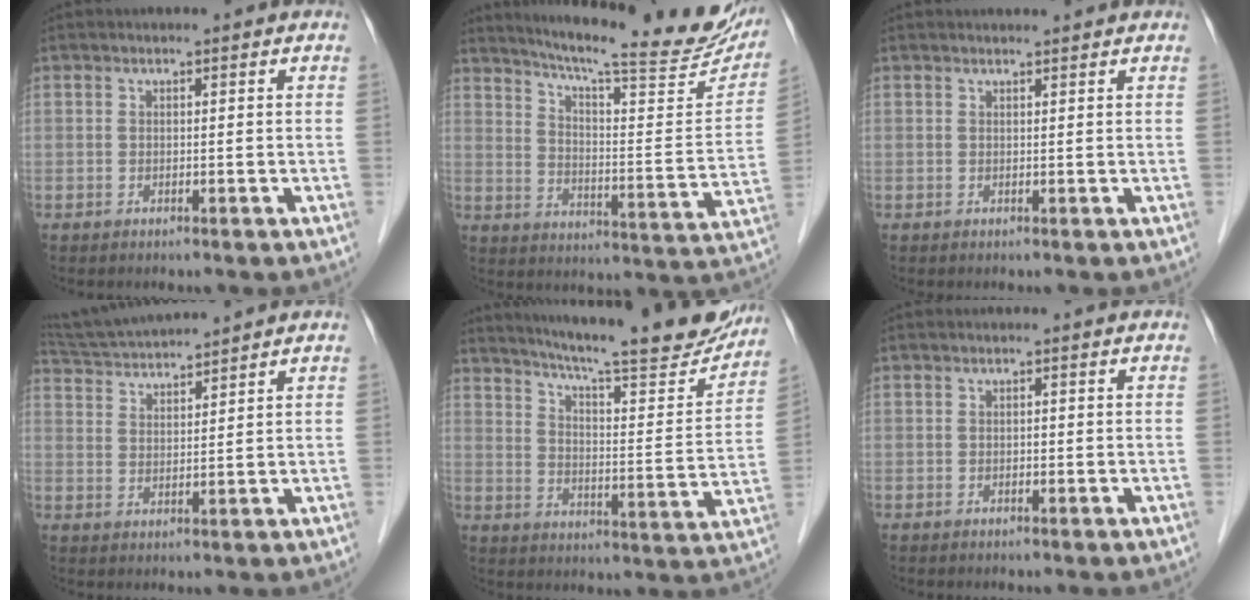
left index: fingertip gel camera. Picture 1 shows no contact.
{"total": 24.7, "force": [21.3, 2.7, 12.2], "torque": [-0.184, -0.045, 0.275]}
{"total": 3.0, "force": [2.9, -0.1, 0.7], "torque": [-0.010, 0.014, 0.035]}
{"total": 8.8, "force": [8.4, -0.8, 2.6], "torque": [-0.056, 0.025, 0.149]}
{"total": 23.1, "force": [20.5, 2.3, 10.4], "torque": [-0.159, -0.042, 0.270]}
{"total": 0.6, "force": [-0.1, 0.3, 0.5], "torque": [-0.006, 0.001, -0.002]}